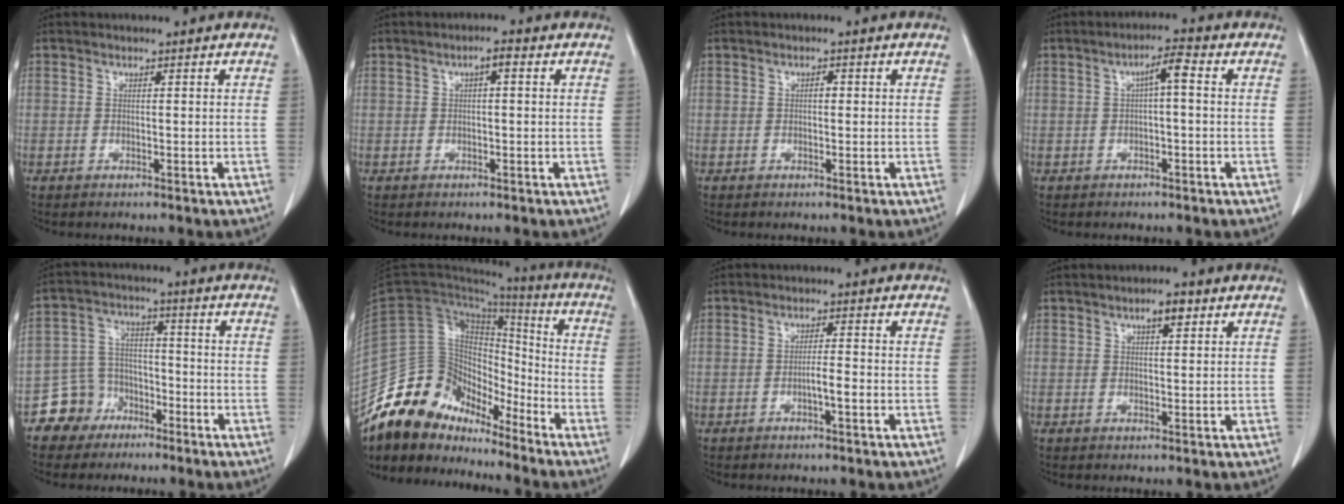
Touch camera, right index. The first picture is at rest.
{"total": 2.4, "force": [0.8, 0.8, 2.2], "torque": [-0.039, 0.010, 0.013]}
{"total": 1.3, "force": [0.1, 0.7, 1.1], "torque": [-0.021, 0.002, 0.001]}
{"total": 3.9, "force": [0.6, 0.8, 3.7], "torque": [-0.066, 0.014, 0.008]}
{"total": 7.8, "force": [-4.7, 6.2, 0.6], "torque": [-0.006, 0.018, -0.080]}
{"total": 18.1, "force": [-15.1, 8.2, 5.7], "torque": [-0.098, 0.058, -0.269]}
{"total": 2.8, "force": [-0.9, 0.4, 2.6], "torque": [-0.046, 0.002, -0.014]}
{"total": 3.4, "force": [1.8, 1.2, 2.6], "torque": [-0.046, 0.004, 0.030]}